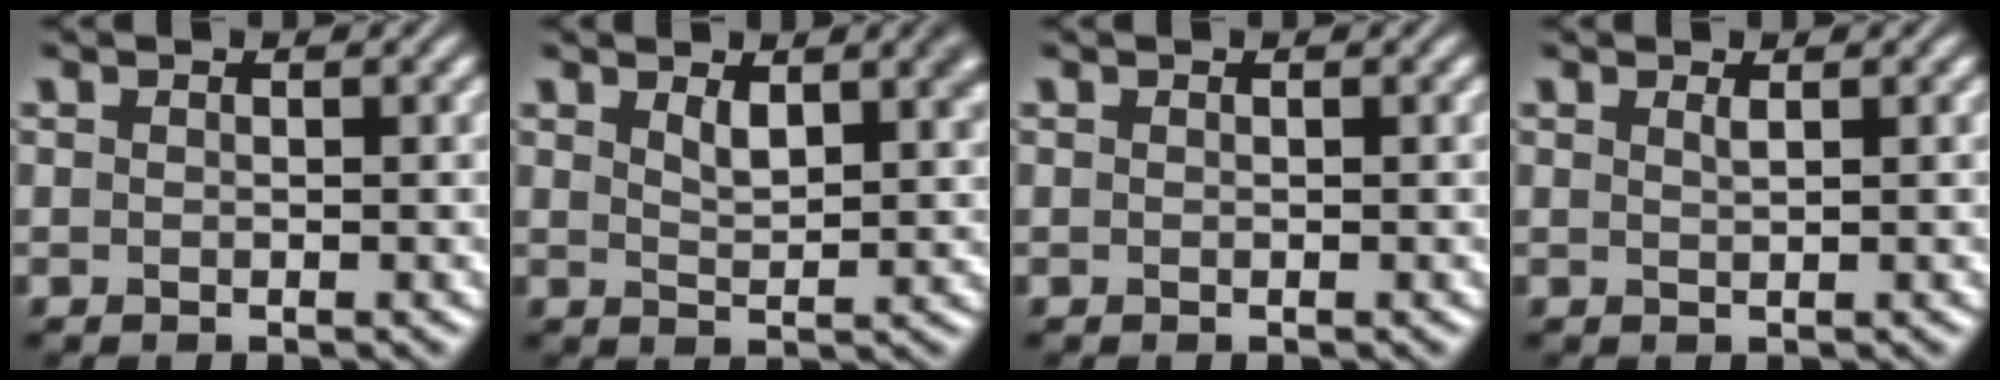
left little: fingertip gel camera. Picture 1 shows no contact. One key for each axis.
{"total": 3.4, "fx": 1.8, "fy": 1.2, "fz": 2.6, "tx": -0.040, "ty": -0.001, "tz": 0.032}
{"total": 0.0}
{"total": 0.8, "fx": 0.4, "fy": 0.2, "fz": 0.6, "tx": -0.004, "ty": 0.000, "tz": 0.006}